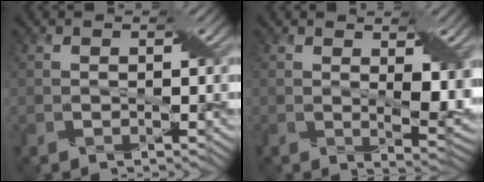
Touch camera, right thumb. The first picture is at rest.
{"total": 5.4, "force": [1.2, 2.3, 4.8], "torque": [-0.082, -0.012, 0.027]}